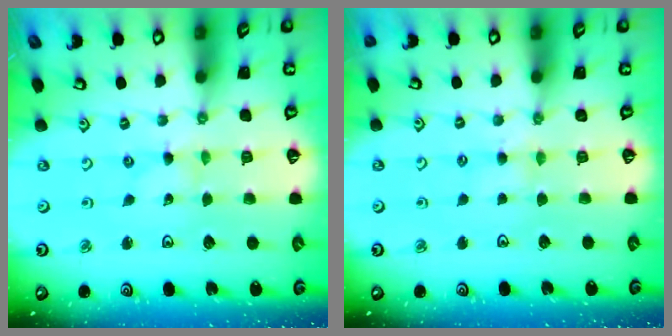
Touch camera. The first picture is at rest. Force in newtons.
{"total": 3.0, "press": 2.9, "slide": 0.5}